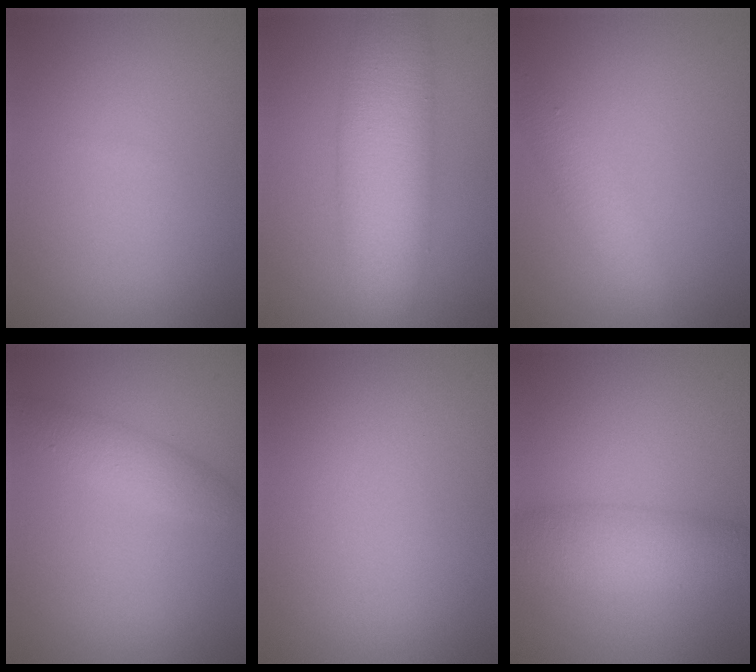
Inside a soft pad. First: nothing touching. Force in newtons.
{"total": 7.9, "press": 7.9, "slide": 0.1}
{"total": 3.0, "press": 3.0, "slide": 0.1}
{"total": 2.3, "press": 2.3, "slide": 0.1}
{"total": 0.0}
{"total": 4.3, "press": 4.3, "slide": 0.0}